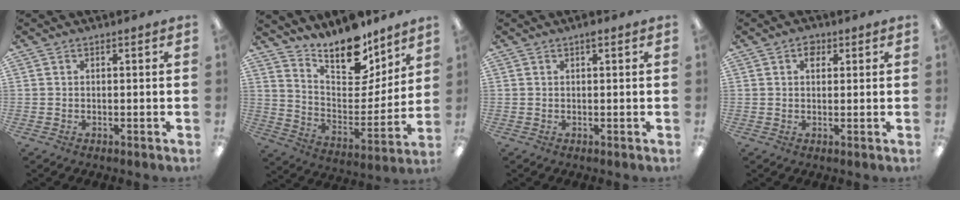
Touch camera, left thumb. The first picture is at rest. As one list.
[{"total": 15.4, "force": [13.5, 5.3, 5.4], "torque": [-0.096, -0.110, 0.240]}, {"total": 1.2, "force": [0.7, 0.3, 1.0], "torque": [-0.015, -0.001, 0.010]}, {"total": 2.8, "force": [1.4, 1.9, 1.5], "torque": [-0.008, -0.004, 0.018]}]